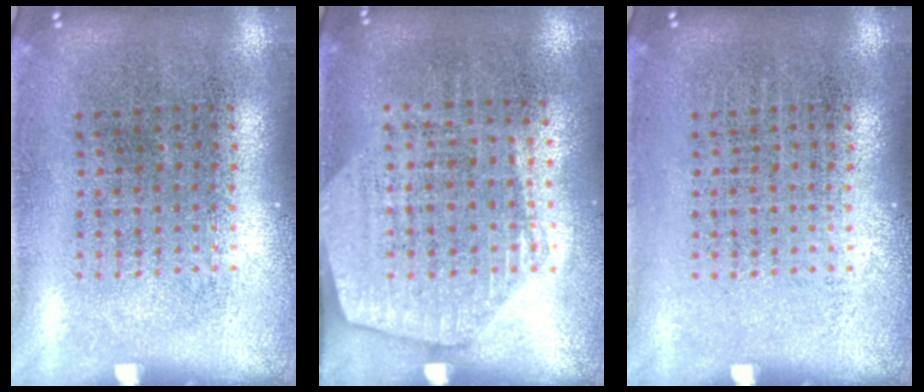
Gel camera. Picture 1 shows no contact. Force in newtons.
{"total": 1.6, "press": 1.4, "slide": 0.8}
{"total": 0.0}